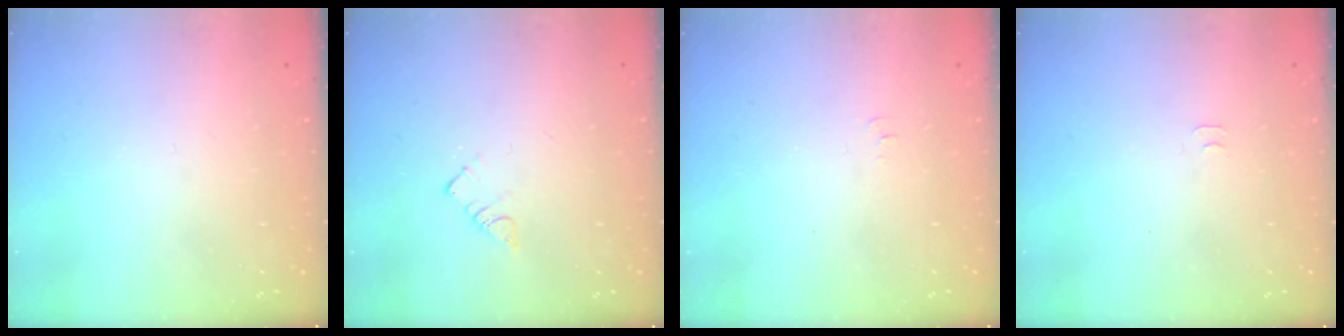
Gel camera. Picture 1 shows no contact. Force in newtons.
{"total": 3.6, "press": 3.6, "slide": 0.2}
{"total": 4.3, "press": 4.2, "slide": 0.6}
{"total": 3.1, "press": 3.0, "slide": 0.5}